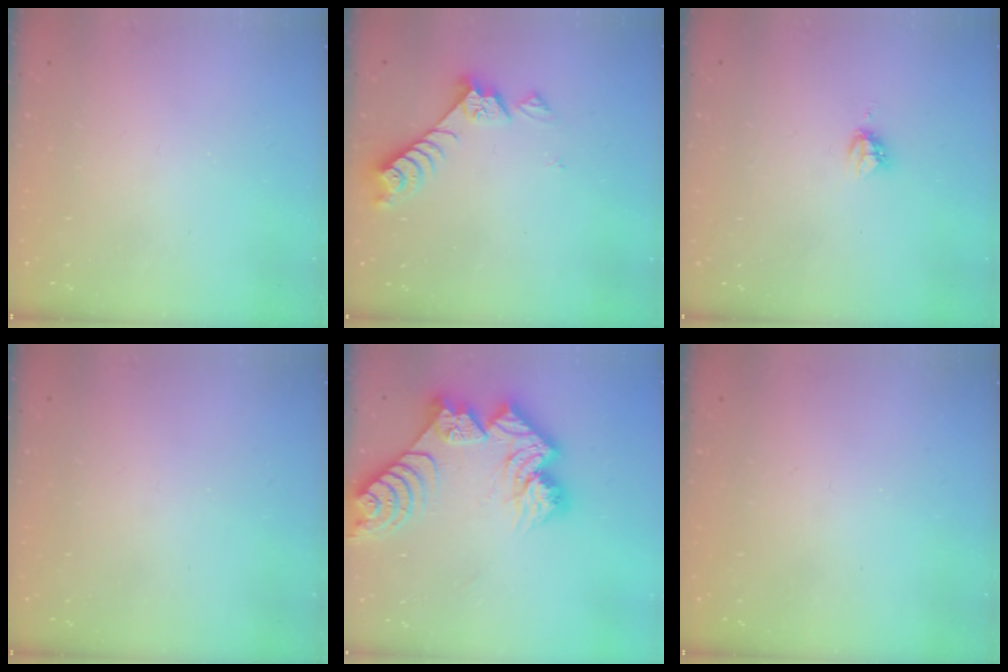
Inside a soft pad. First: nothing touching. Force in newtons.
{"total": 7.4, "press": 7.4, "slide": 0.4}
{"total": 4.1, "press": 4.1, "slide": 0.2}
{"total": 0.0}
{"total": 19.0, "press": 18.9, "slide": 1.9}
{"total": 0.0}